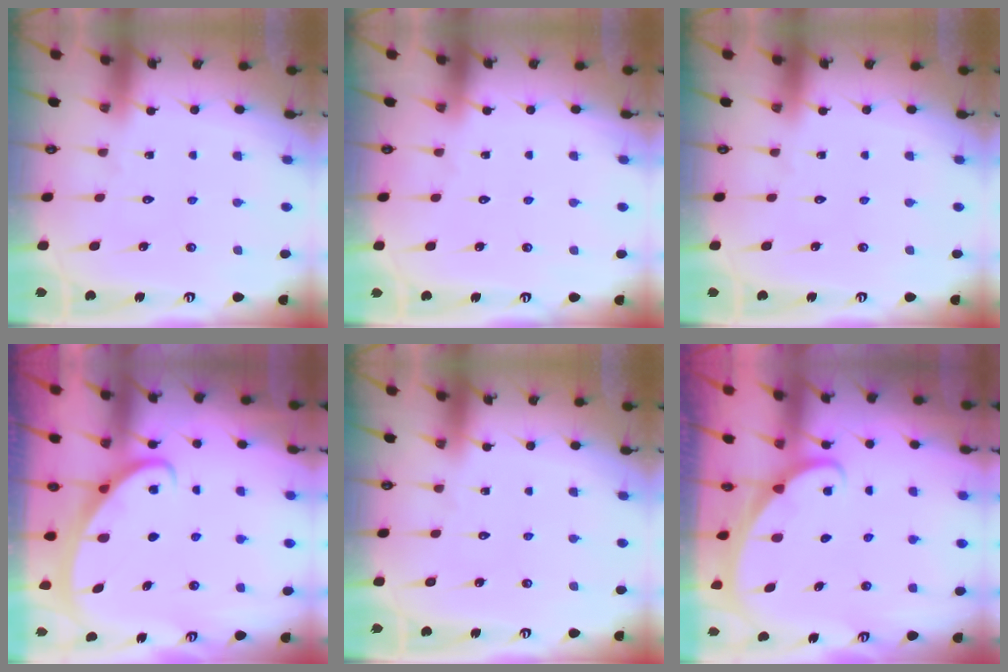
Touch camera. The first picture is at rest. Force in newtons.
{"total": 0.0}
{"total": 0.0}
{"total": 2.7, "press": 2.7, "slide": 0.3}
{"total": 0.0}
{"total": 1.9, "press": 1.9, "slide": 0.1}